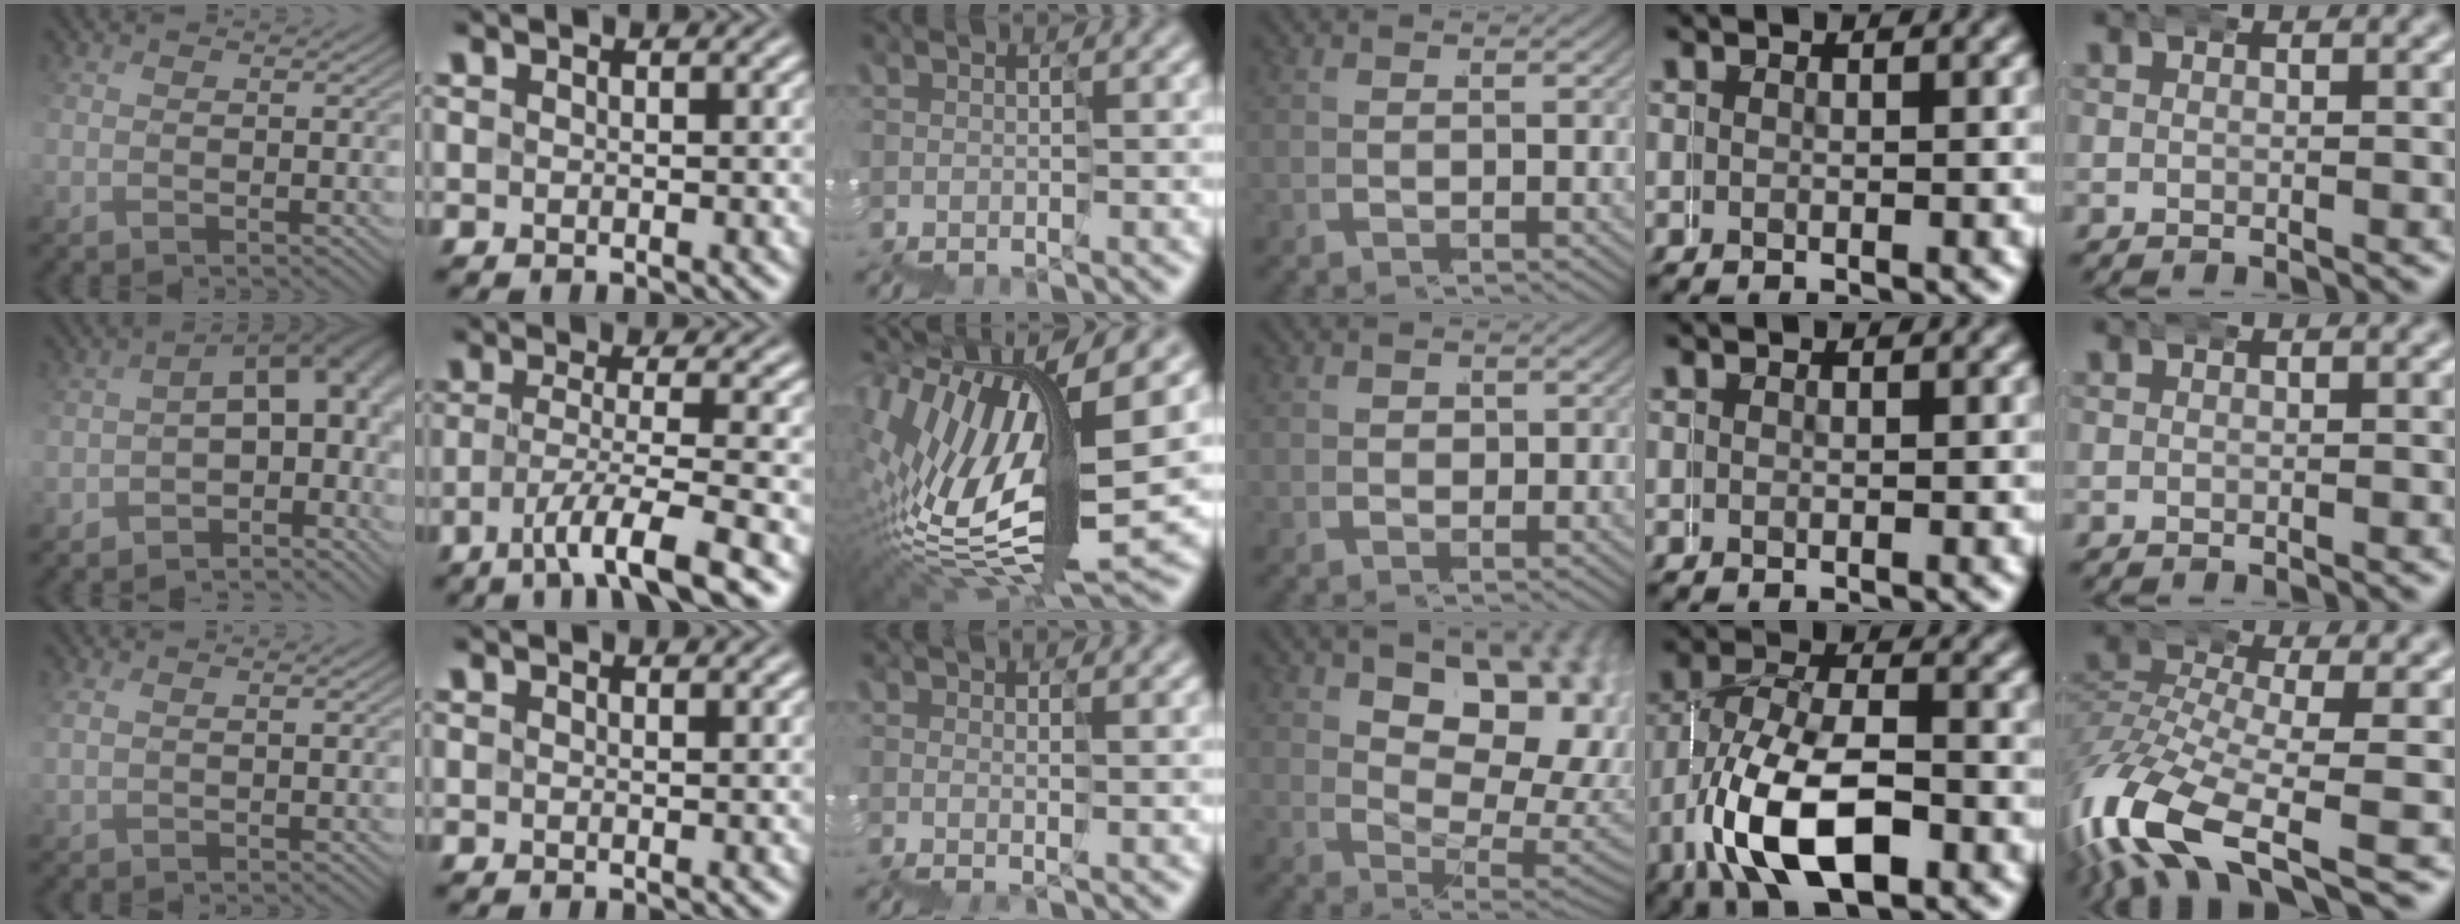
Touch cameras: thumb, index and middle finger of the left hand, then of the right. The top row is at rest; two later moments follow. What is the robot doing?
{"motion": "wrap", "object": "duck tape"}